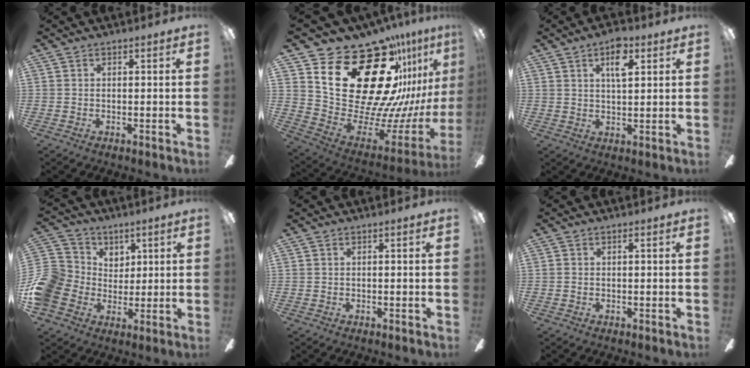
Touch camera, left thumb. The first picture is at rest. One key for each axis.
{"total": 33.2, "fx": 15.6, "fy": 18.5, "fz": 22.8, "tx": -0.333, "ty": -0.139, "tz": 0.321}
{"total": 7.1, "fx": 3.7, "fy": 3.0, "fz": 5.3, "tx": -0.082, "ty": -0.005, "tz": 0.058}
{"total": 12.1, "fx": 0.2, "fy": 11.4, "fz": 4.2, "tx": -0.117, "ty": 0.007, "tz": 0.007}
{"total": 0.0}
{"total": 0.5, "fx": -0.1, "fy": 0.0, "fz": 0.5, "tx": -0.012, "ty": 0.003, "tz": -0.002}